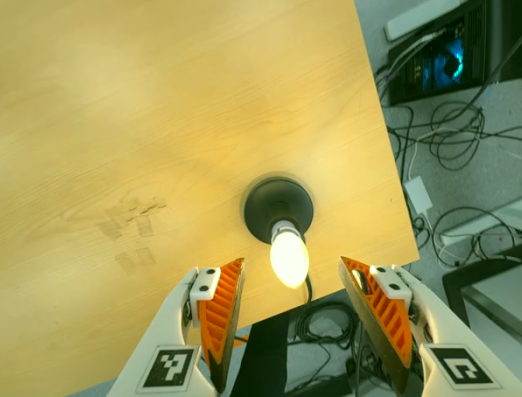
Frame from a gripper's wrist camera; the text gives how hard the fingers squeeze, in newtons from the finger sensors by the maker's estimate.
{"total": 0.0}